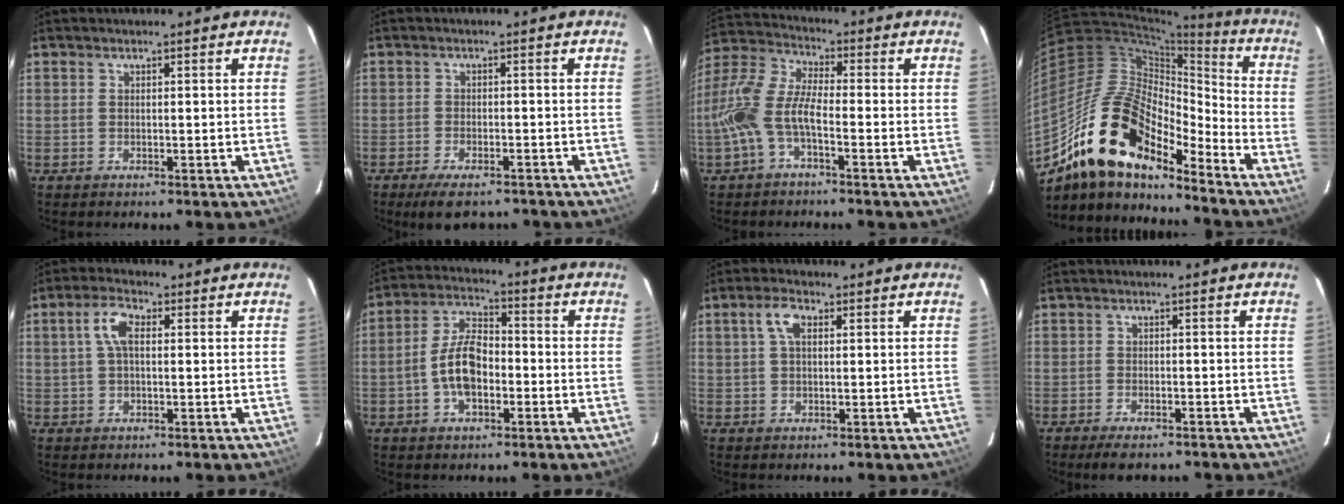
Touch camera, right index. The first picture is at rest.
{"total": 7.8, "force": [-6.2, 2.7, 3.9], "torque": [-0.084, -0.014, -0.097]}
{"total": 10.0, "force": [-3.4, 3.4, 8.8], "torque": [-0.204, 0.009, -0.073]}
{"total": 20.4, "force": [-14.9, 7.7, 11.6], "torque": [-0.206, -0.002, -0.286]}
{"total": 4.8, "force": [0.9, 2.2, 4.2], "torque": [-0.083, 0.014, 0.016]}
{"total": 9.3, "force": [-2.5, 5.0, 7.4], "torque": [-0.153, 0.016, -0.043]}
{"total": 3.8, "force": [1.1, 1.9, 3.1], "torque": [-0.061, 0.012, 0.021]}
{"total": 5.2, "force": [-4.2, 1.7, 2.6], "torque": [-0.058, -0.012, -0.067]}